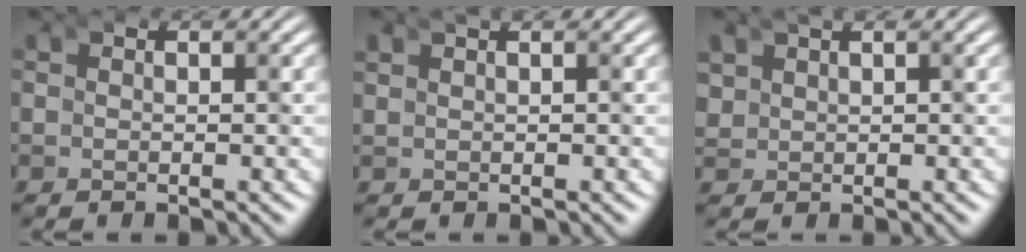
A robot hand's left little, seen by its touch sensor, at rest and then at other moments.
{"total": 1.5, "force": [0.7, 1.2, 0.8], "torque": [-0.010, 0.007, 0.007]}
{"total": 2.1, "force": [0.8, 1.8, 0.7], "torque": [-0.018, -0.001, 0.013]}